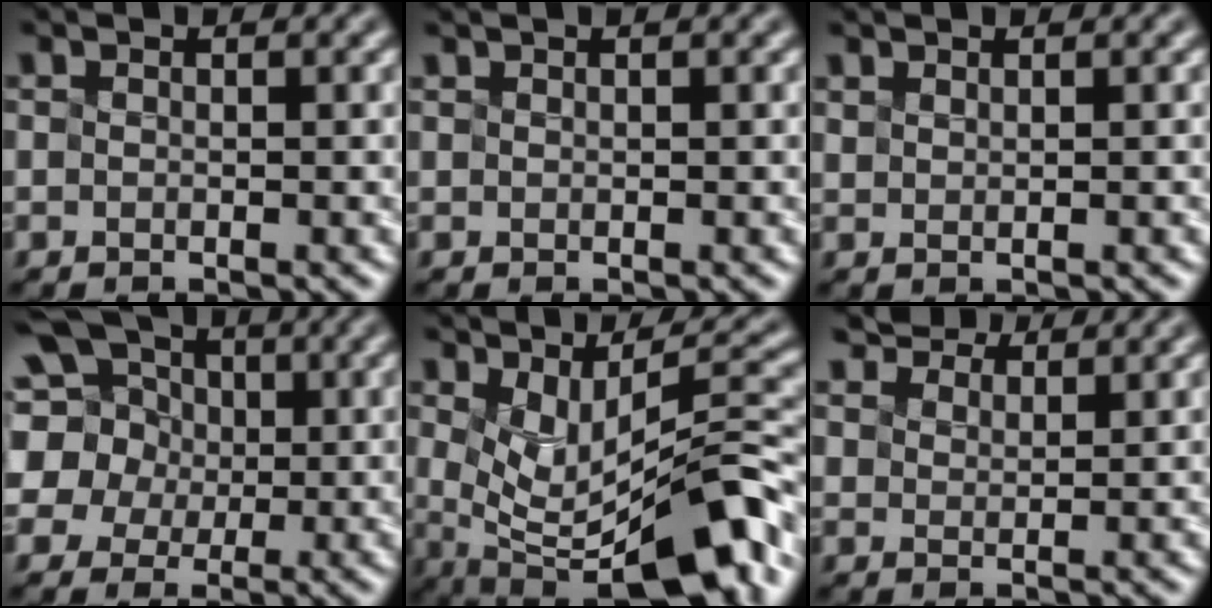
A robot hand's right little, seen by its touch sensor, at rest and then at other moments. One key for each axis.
{"total": 1.8, "fx": 1.2, "fy": 0.9, "fz": 1.1, "tx": -0.009, "ty": 0.021, "tz": 0.014}
{"total": 2.2, "fx": 1.6, "fy": 1.0, "fz": 1.1, "tx": -0.014, "ty": 0.024, "tz": 0.023}
{"total": 8.6, "fx": 3.3, "fy": 7.1, "fz": 3.5, "tx": -0.083, "ty": 0.037, "tz": 0.054}
{"total": 9.7, "fx": -0.1, "fy": 3.4, "fz": 9.1, "tx": -0.149, "ty": 0.005, "tz": 0.034}
{"total": 4.0, "fx": 3.9, "fy": 0.9, "fz": 0.4, "tx": -0.035, "ty": 0.006, "tz": 0.088}